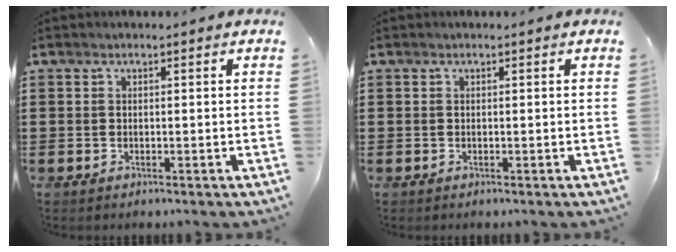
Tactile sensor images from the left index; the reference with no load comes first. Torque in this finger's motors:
{"motor_torque": [0.00, 0.00, 0.00, 0.00]}